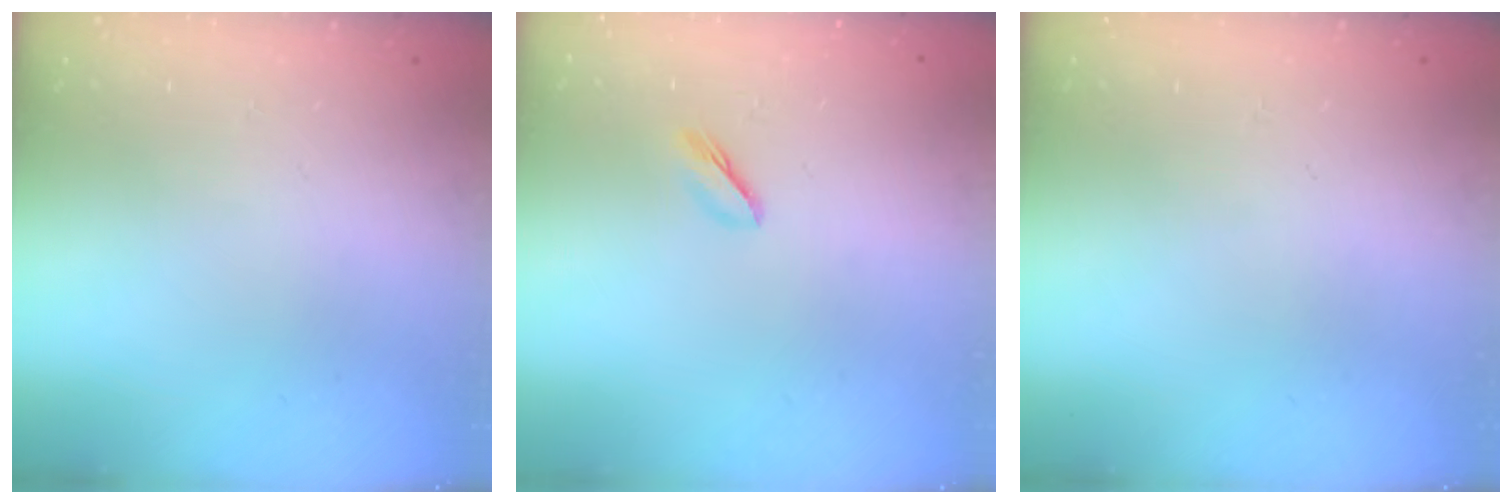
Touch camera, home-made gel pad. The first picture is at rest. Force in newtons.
{"total": 2.5, "press": 2.4, "slide": 0.8}
{"total": 0.0}